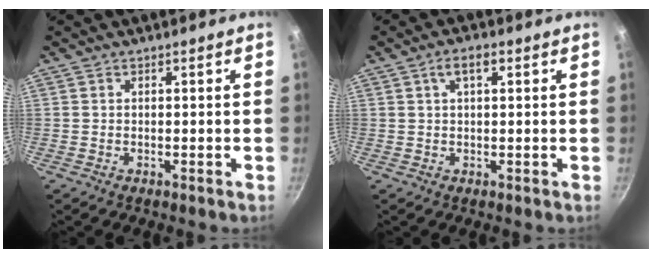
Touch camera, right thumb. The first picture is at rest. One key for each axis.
{"total": 3.6, "fx": 1.4, "fy": 1.5, "fz": 3.0, "tx": -0.050, "ty": 0.006, "tz": 0.024}